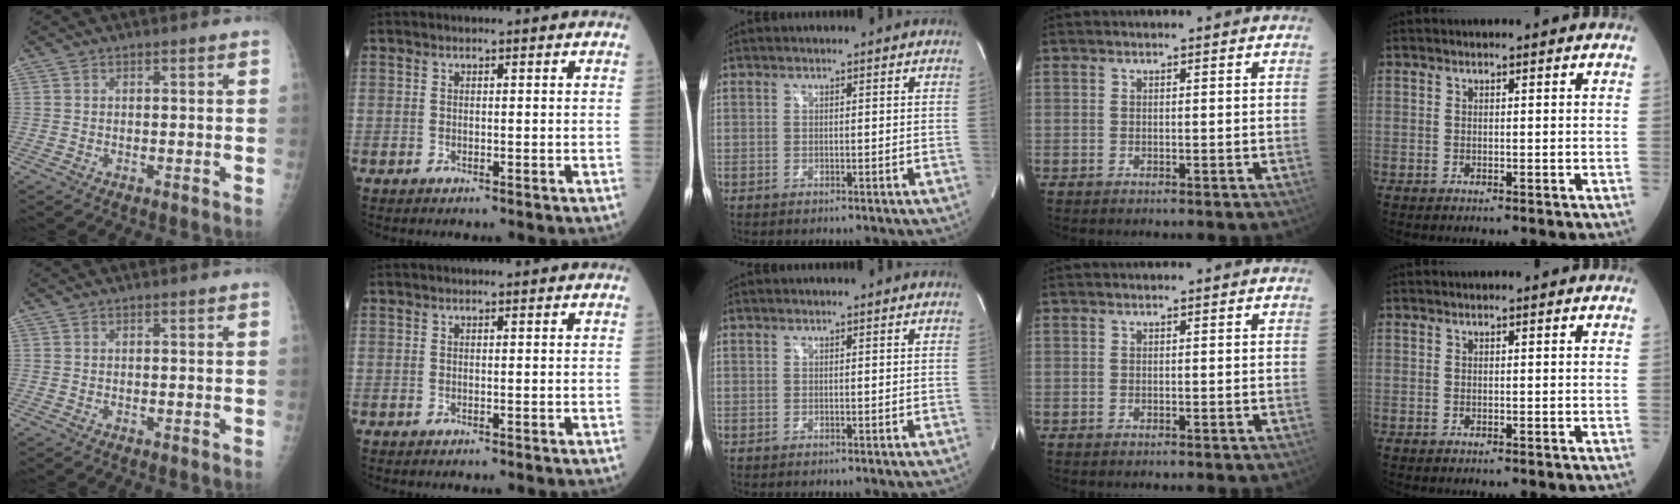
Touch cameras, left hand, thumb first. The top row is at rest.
{}